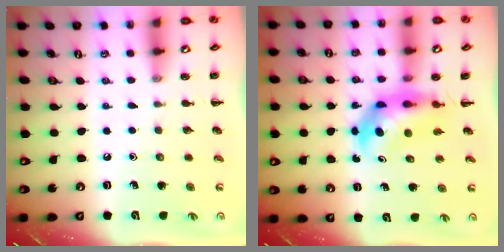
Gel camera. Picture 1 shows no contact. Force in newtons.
{"total": 6.0, "press": 5.9, "slide": 1.3}